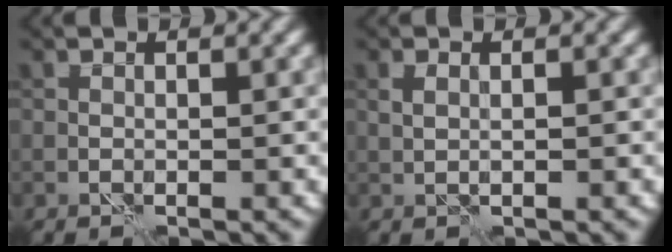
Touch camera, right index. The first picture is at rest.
{"total": 0.7, "force": [0.3, 0.2, 0.6], "torque": [-0.014, 0.004, 0.007]}